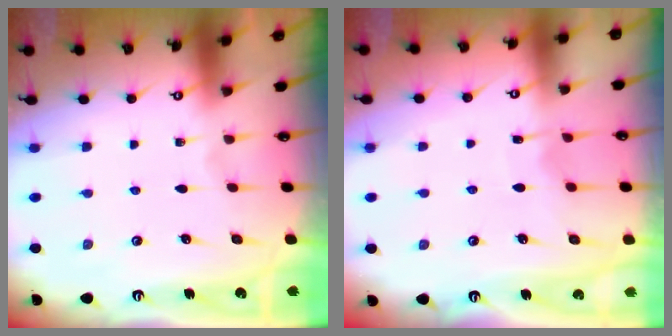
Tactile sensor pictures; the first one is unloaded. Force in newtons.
{"total": 4.8, "press": 4.8, "slide": 0.6}